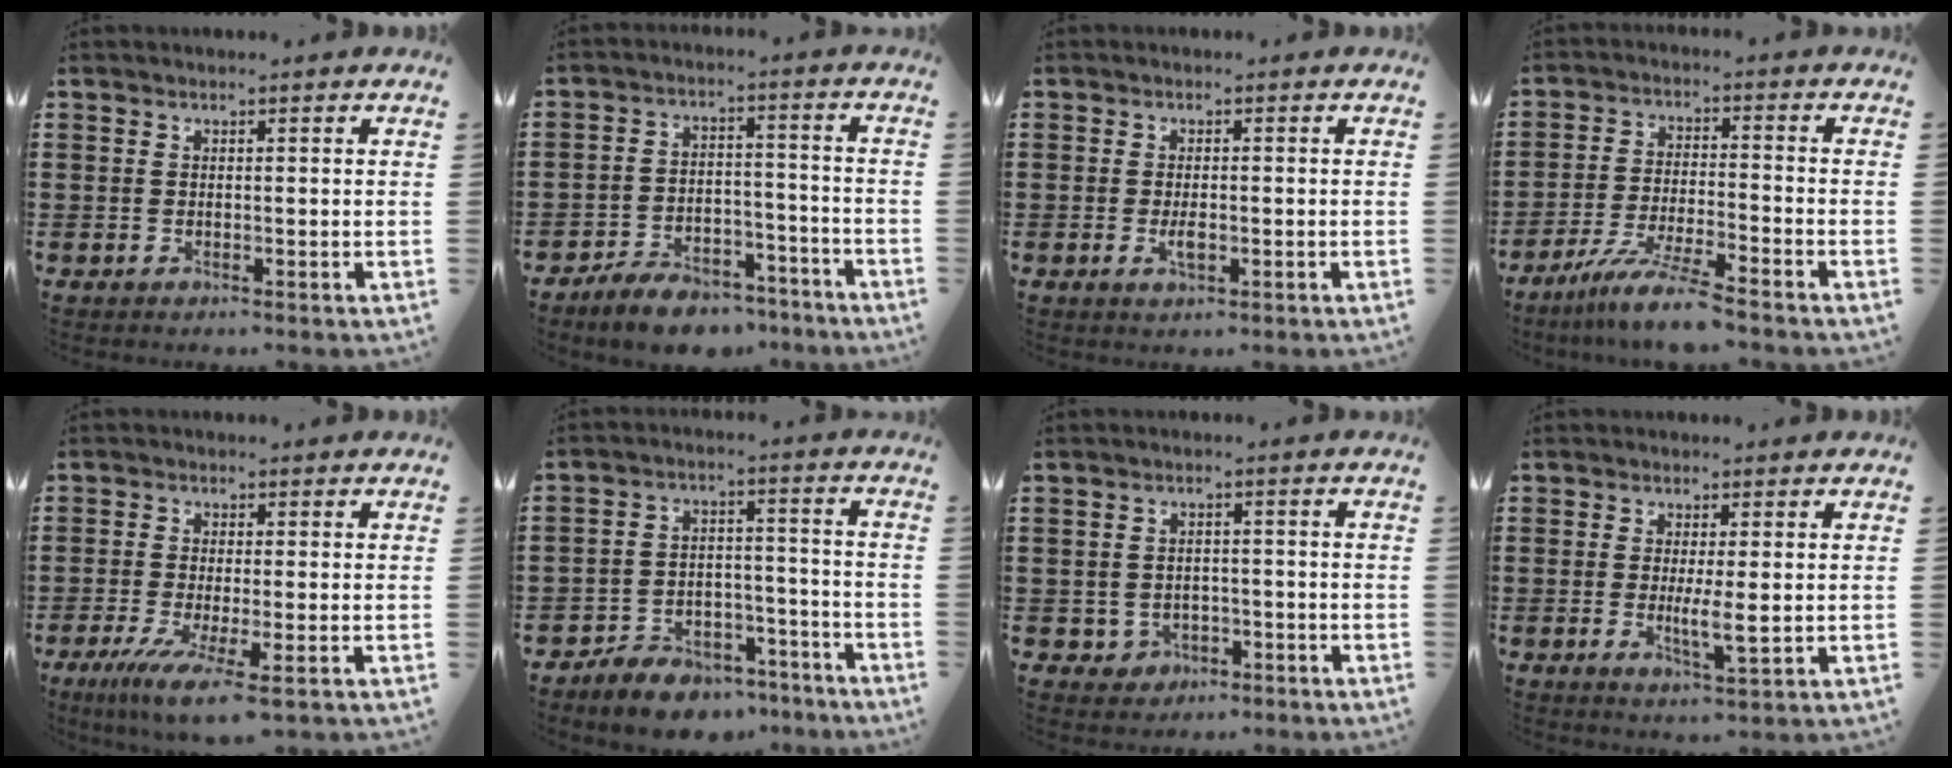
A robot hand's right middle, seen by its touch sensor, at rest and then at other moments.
{"total": 7.2, "force": [-6.7, 1.8, 1.7], "torque": [-0.026, 0.022, -0.128]}
{"total": 2.3, "force": [-0.6, 0.8, 2.1], "torque": [-0.048, -0.005, -0.012]}
{"total": 7.9, "force": [-6.6, -0.3, 4.2], "torque": [-0.089, -0.014, -0.127]}
{"total": 5.2, "force": [-2.3, 0.4, 4.7], "torque": [-0.097, -0.022, -0.036]}
{"total": 7.6, "force": [-7.1, 2.3, 1.4], "torque": [-0.014, 0.032, -0.133]}
{"total": 2.1, "force": [-1.4, 1.6, 0.4], "torque": [-0.017, -0.002, -0.031]}
{"total": 3.8, "force": [-0.1, 0.7, 3.7], "torque": [-0.052, -0.009, -0.004]}